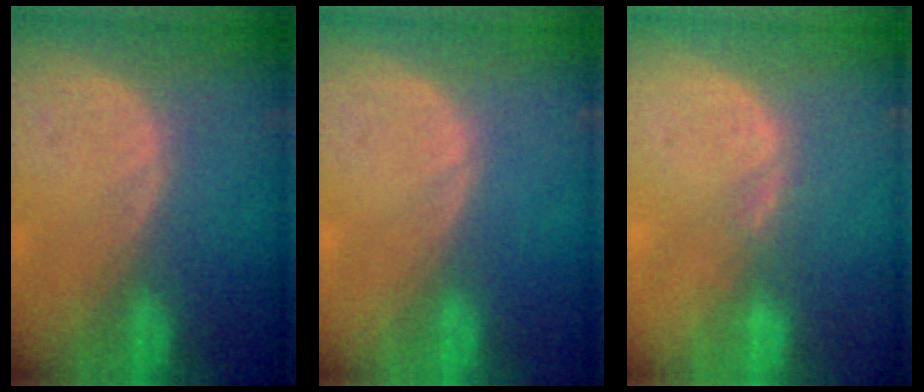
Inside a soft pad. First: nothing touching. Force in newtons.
{"total": 0.0}
{"total": 1.9, "press": 1.5, "slide": 1.1}